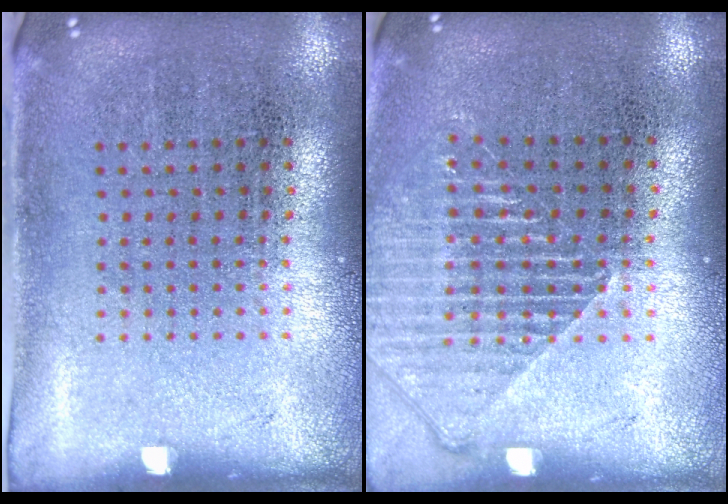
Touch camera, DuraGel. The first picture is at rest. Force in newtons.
{"total": 1.3, "press": 1.3, "slide": 0.4}